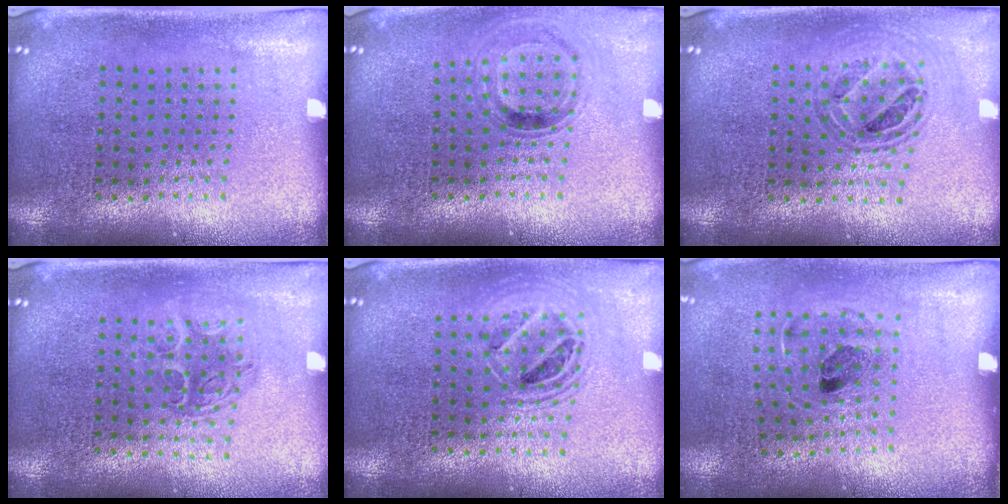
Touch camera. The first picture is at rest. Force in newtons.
{"total": 0.9, "press": 0.9, "slide": 0.2}
{"total": 0.8, "press": 0.8, "slide": 0.0}
{"total": 1.2, "press": 1.1, "slide": 0.6}
{"total": 1.5, "press": 1.3, "slide": 0.8}
{"total": 1.2, "press": 0.7, "slide": 0.9}